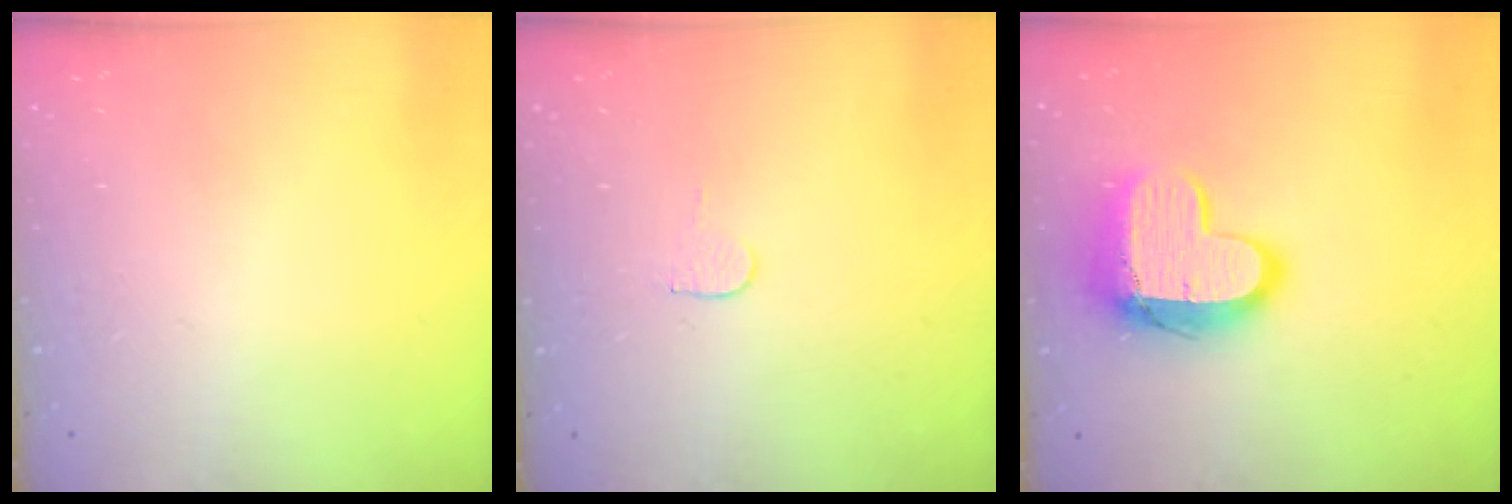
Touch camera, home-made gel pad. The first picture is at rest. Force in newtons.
{"total": 4.9, "press": 4.9, "slide": 0.3}
{"total": 14.1, "press": 14.1, "slide": 1.1}